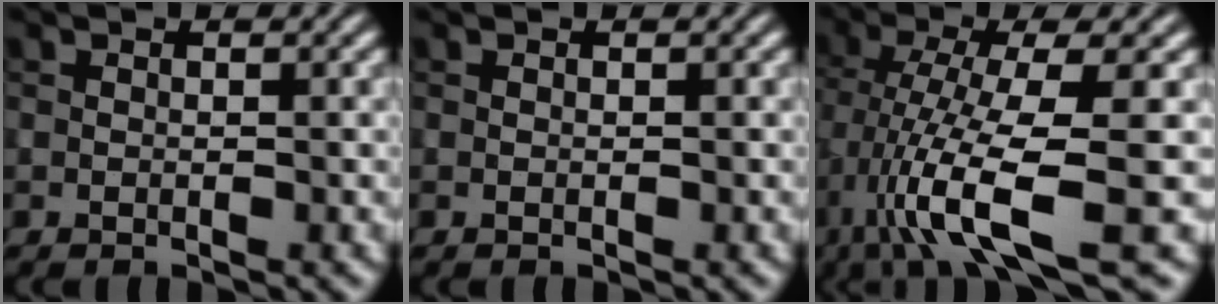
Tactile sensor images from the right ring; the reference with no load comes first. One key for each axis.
{"total": 0.0}
{"total": 9.6, "fx": -3.1, "fy": 2.3, "fz": 8.8, "tx": -0.168, "ty": -0.009, "tz": -0.056}